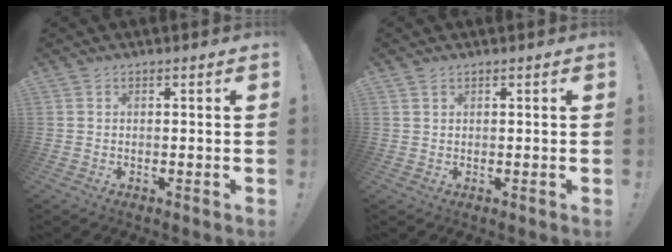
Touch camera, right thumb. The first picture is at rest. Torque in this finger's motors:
{"motor_torque": [-0.02, -0.03, -0.04, 0.02, 0.00]}